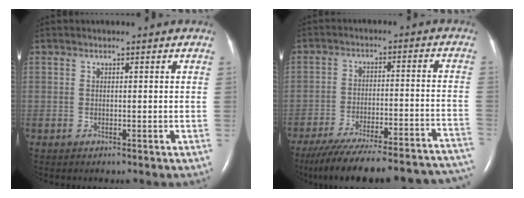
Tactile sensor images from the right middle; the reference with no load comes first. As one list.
[{"total": 29.5, "force": [-26.4, 4.0, 12.4], "torque": [-0.152, -0.029, -0.350]}]